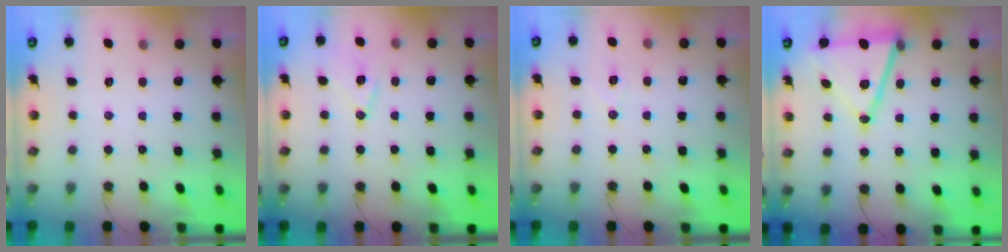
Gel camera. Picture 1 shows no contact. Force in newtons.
{"total": 9.8, "press": 9.3, "slide": 3.0}
{"total": 5.9, "press": 4.0, "slide": 4.4}
{"total": 15.0, "press": 14.5, "slide": 3.7}